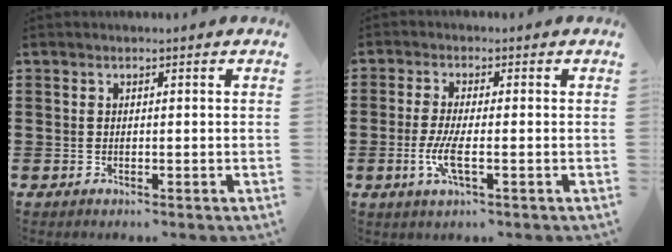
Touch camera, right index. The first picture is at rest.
{"total": 4.9, "force": [-1.4, 1.1, 4.6], "torque": [-0.098, -0.007, -0.030]}